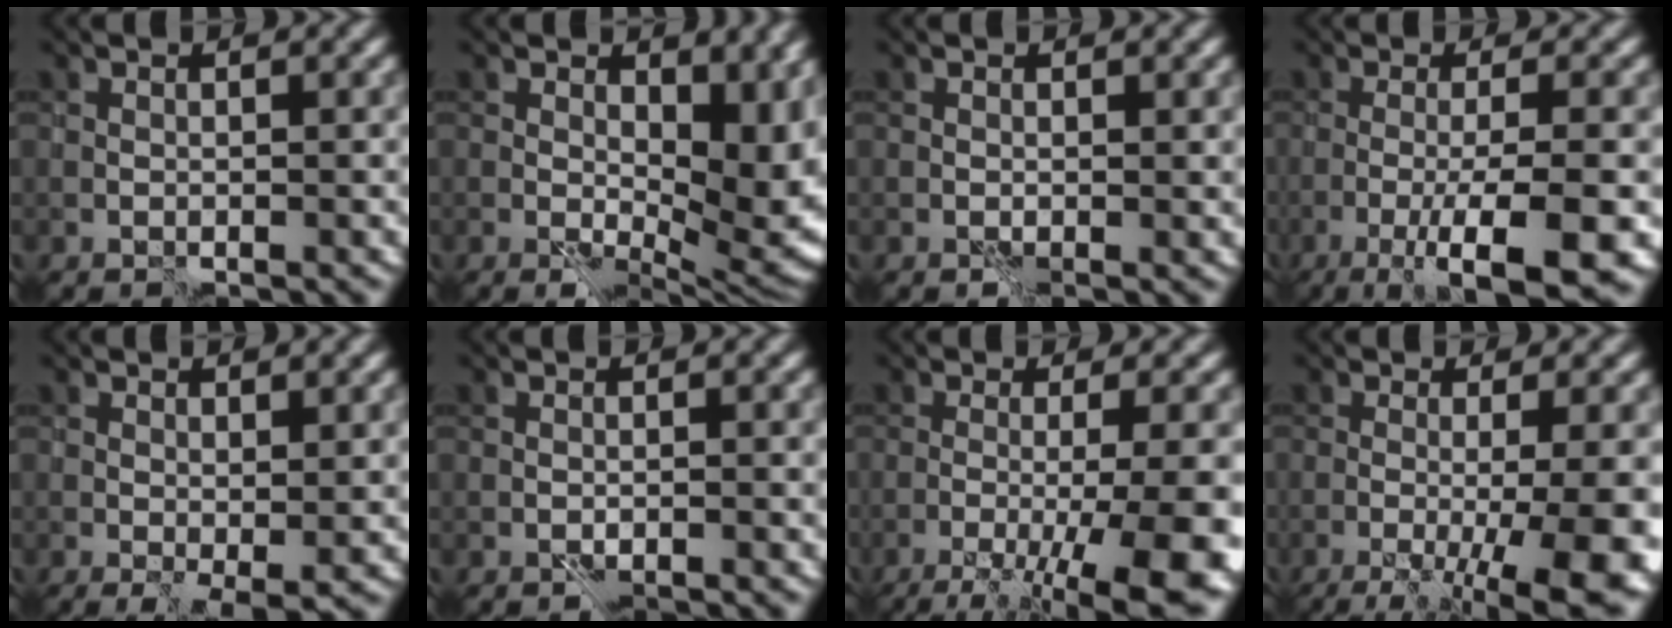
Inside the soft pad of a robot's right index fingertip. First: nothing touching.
{"total": 10.2, "force": [1.0, 5.9, 8.2], "torque": [-0.086, -0.016, 0.029]}
{"total": 0.8, "force": [0.2, 0.5, 0.6], "torque": [-0.009, -0.002, 0.005]}
{"total": 7.5, "force": [-3.4, 0.8, 6.7], "torque": [-0.087, 0.000, -0.058]}
{"total": 1.9, "force": [0.0, 0.7, 1.8], "torque": [-0.029, -0.007, 0.003]}
{"total": 0.8, "force": [-0.6, -0.5, -0.3], "torque": [0.007, 0.000, -0.012]}
{"total": 10.6, "force": [-4.3, 2.3, 9.4], "torque": [-0.114, -0.013, -0.057]}
{"total": 10.4, "force": [-3.2, 2.7, 9.5], "torque": [-0.111, -0.015, -0.036]}